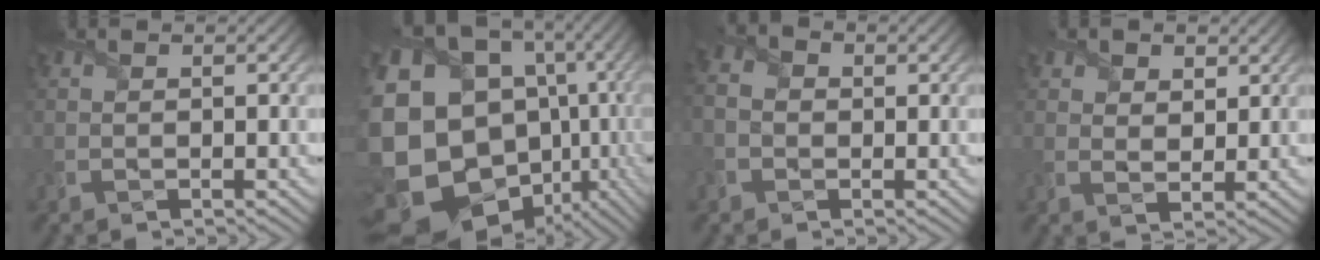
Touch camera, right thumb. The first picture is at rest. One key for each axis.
{"total": 22.2, "fx": -1.9, "fy": 18.6, "fz": 12.1, "tx": -0.286, "ty": -0.072, "tz": -0.009}
{"total": 2.9, "fx": -0.5, "fy": 2.4, "fz": 1.4, "tx": -0.042, "ty": 0.003, "tz": -0.013}
{"total": 3.3, "fx": 2.2, "fy": 2.0, "fz": 1.5, "tx": -0.034, "ty": -0.008, "tz": 0.033}